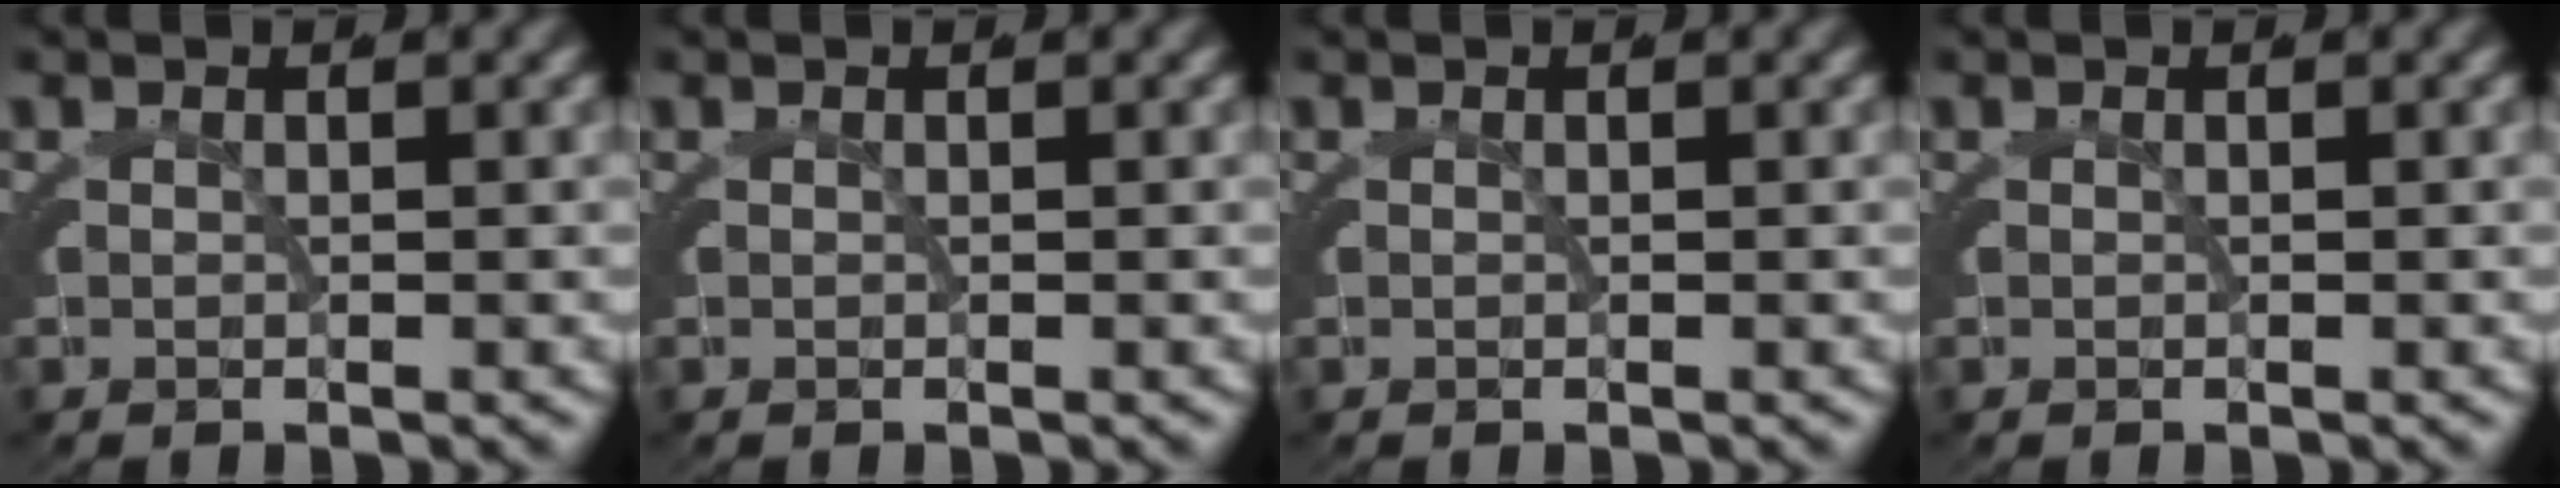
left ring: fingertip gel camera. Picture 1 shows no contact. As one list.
[{"total": 0.0}, {"total": 0.0}, {"total": 0.0}]